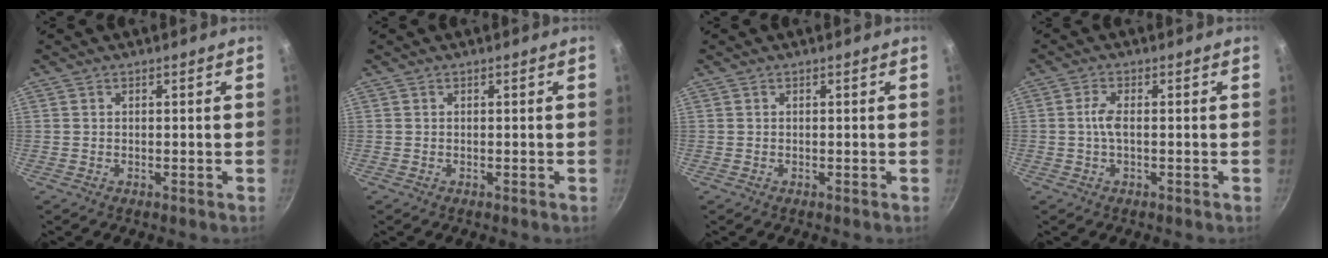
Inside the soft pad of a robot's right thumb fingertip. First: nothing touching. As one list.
[{"total": 0.0}, {"total": 0.0}, {"total": 3.0, "force": [-0.2, 1.1, 2.8], "torque": [-0.069, 0.007, -0.008]}]